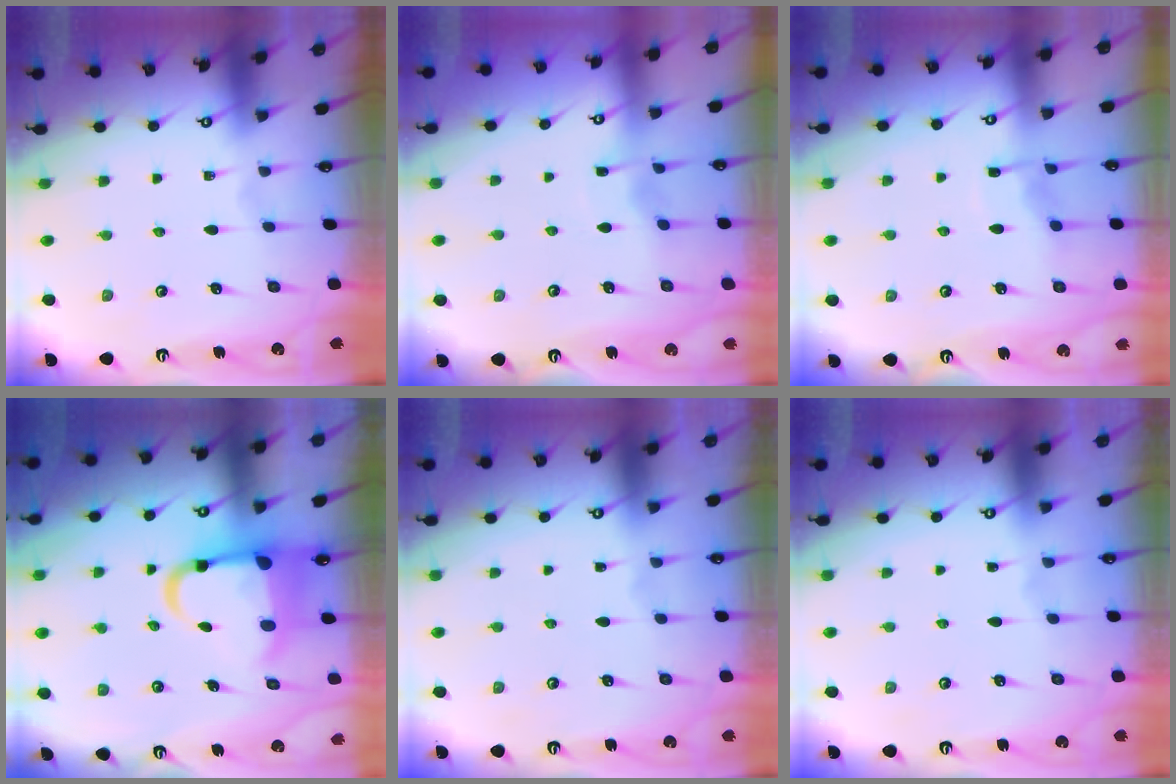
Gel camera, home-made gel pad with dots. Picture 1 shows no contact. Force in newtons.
{"total": 3.4, "press": 3.4, "slide": 0.5}
{"total": 6.1, "press": 6.1, "slide": 0.5}
{"total": 9.0, "press": 8.7, "slide": 1.9}
{"total": 1.2, "press": 1.2, "slide": 0.1}
{"total": 1.2, "press": 1.2, "slide": 0.1}